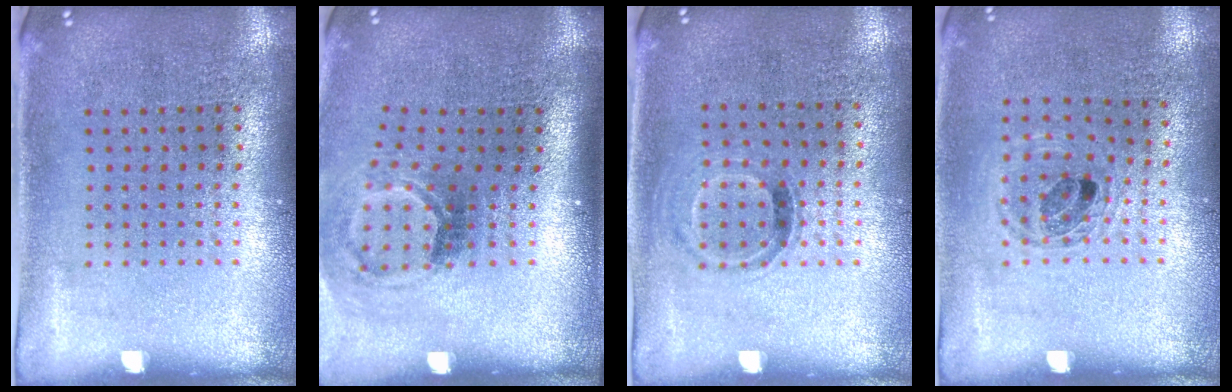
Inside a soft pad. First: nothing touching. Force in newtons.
{"total": 1.9, "press": 1.2, "slide": 1.5}
{"total": 0.9, "press": 0.8, "slide": 0.5}
{"total": 0.9, "press": 0.9, "slide": 0.2}